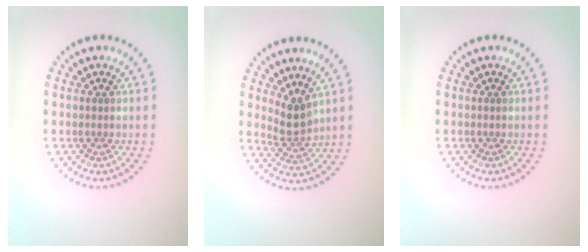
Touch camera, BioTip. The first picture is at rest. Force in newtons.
{"total": 2.4, "press": 1.8, "slide": 1.6}
{"total": 0.0}